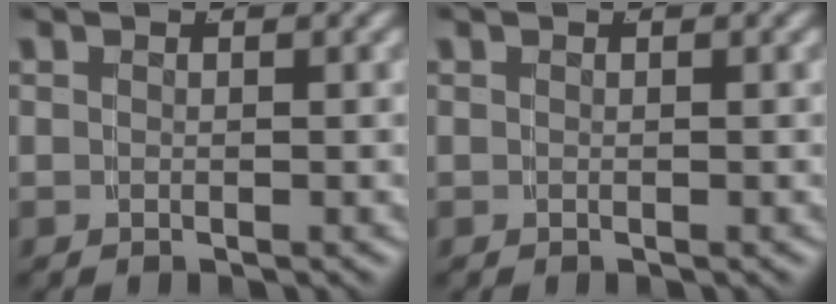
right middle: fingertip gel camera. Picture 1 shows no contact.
{"total": 0.0}